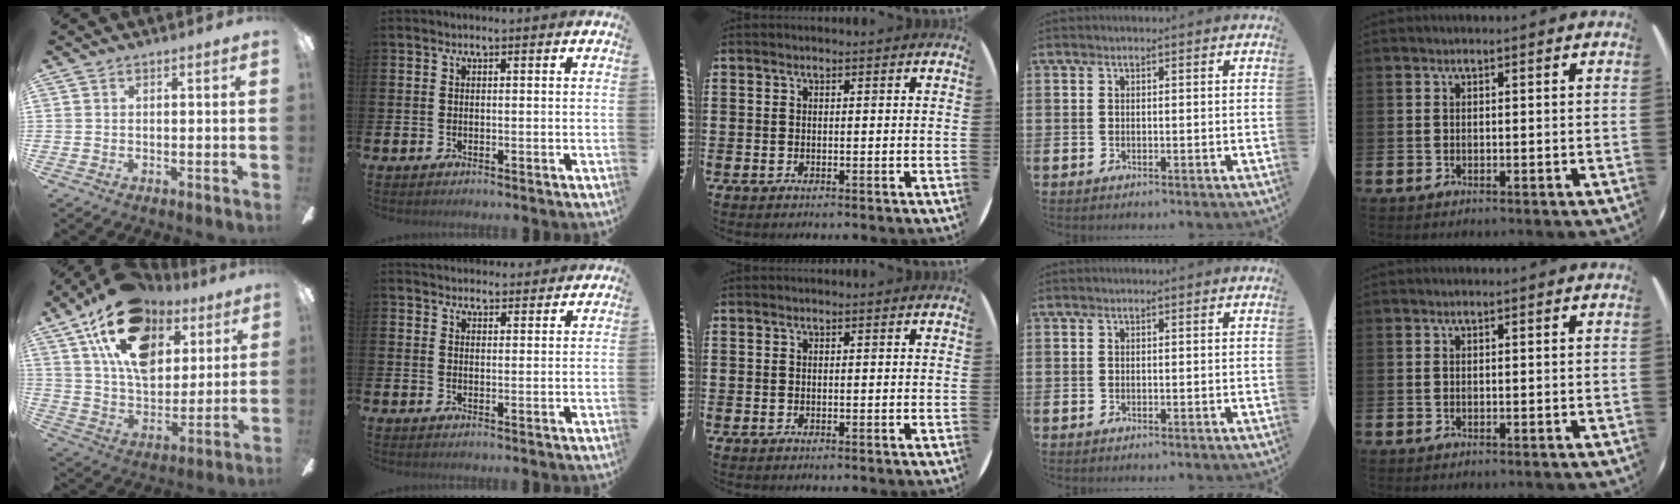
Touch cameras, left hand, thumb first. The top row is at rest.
{"thumb": {"total": 20.2, "force": [10.9, 12.3, 11.8], "torque": [-0.203, -0.041, 0.197]}, "index": {"total": 3.2, "force": [3.1, 0.7, -0.2], "torque": [0.009, -0.019, 0.055]}}